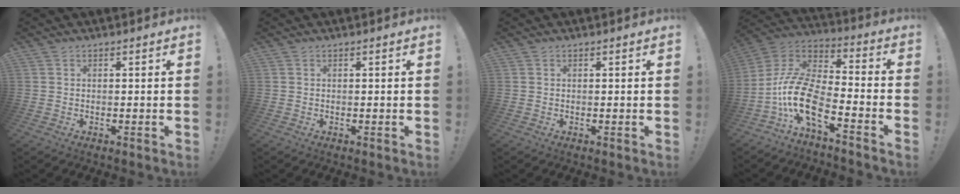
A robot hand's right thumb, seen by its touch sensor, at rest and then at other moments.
{"total": 0.0}
{"total": 0.0}
{"total": 16.9, "force": [-7.7, 7.1, 13.2], "torque": [-0.285, 0.024, -0.138]}